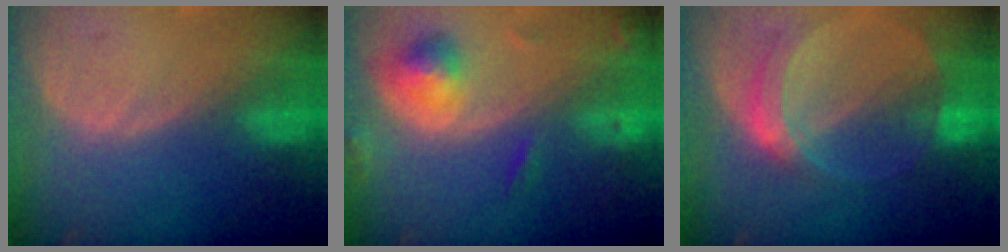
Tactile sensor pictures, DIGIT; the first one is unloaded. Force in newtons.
{"total": 5.2, "press": 4.9, "slide": 1.8}
{"total": 6.4, "press": 5.7, "slide": 2.9}